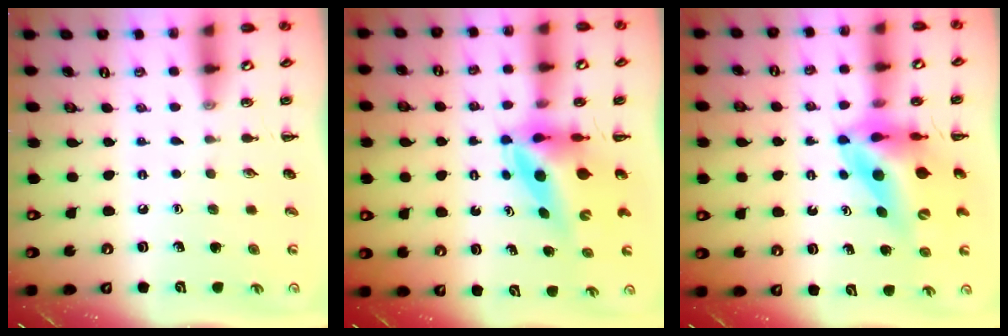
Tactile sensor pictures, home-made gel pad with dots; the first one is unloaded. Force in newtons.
{"total": 5.4, "press": 5.1, "slide": 1.9}
{"total": 12.2, "press": 11.6, "slide": 3.6}